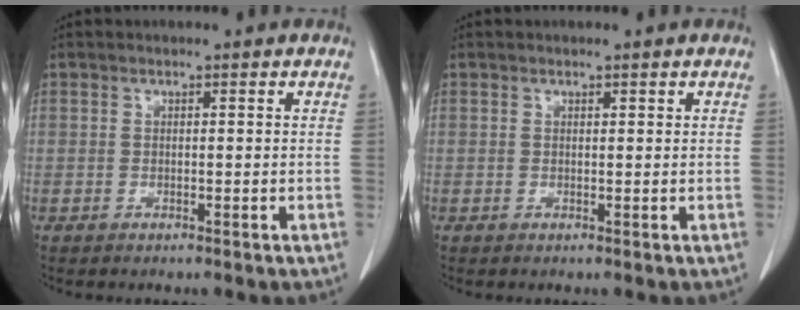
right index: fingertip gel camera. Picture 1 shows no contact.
{"total": 0.0}